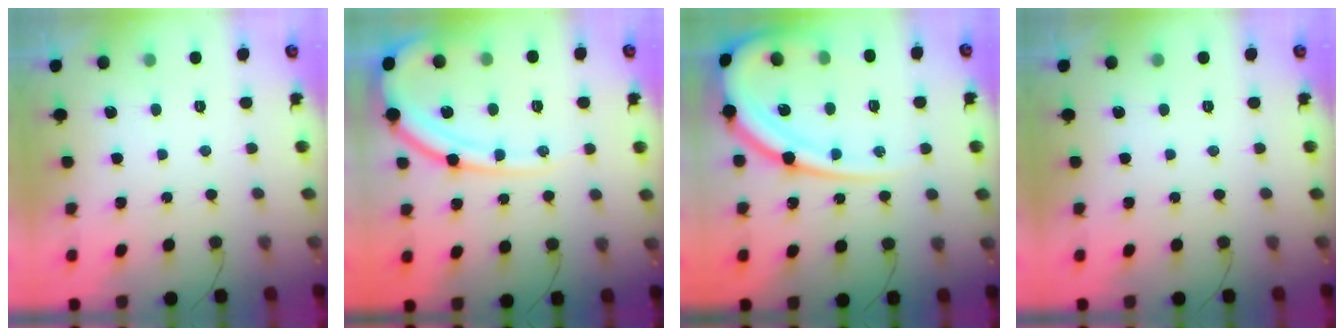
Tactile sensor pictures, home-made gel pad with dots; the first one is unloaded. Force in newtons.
{"total": 14.0, "press": 13.9, "slide": 1.4}
{"total": 19.9, "press": 19.8, "slide": 1.9}
{"total": 0.0}